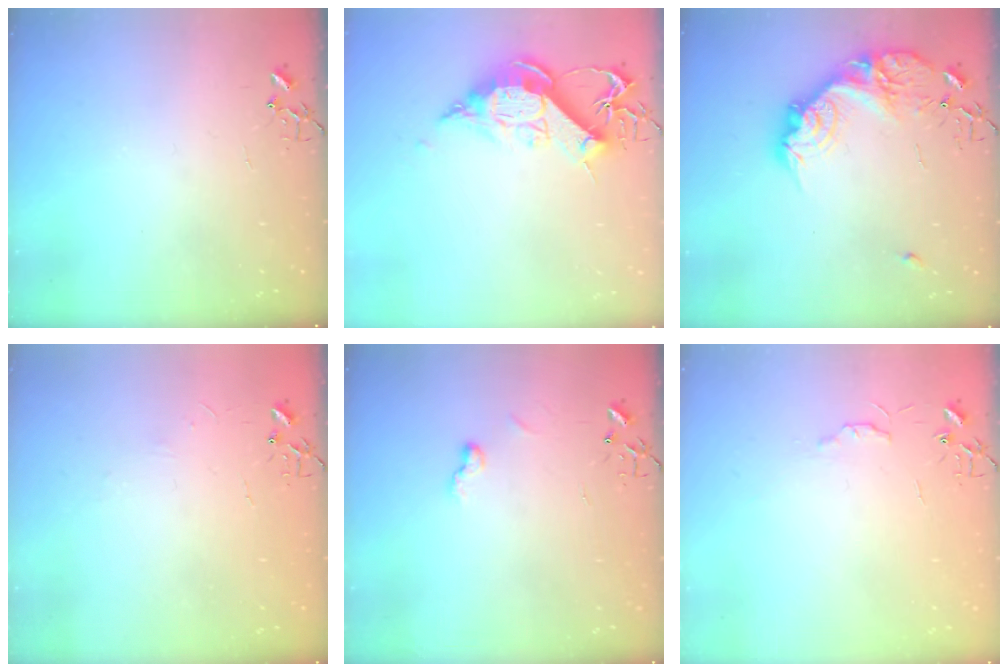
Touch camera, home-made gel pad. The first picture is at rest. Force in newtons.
{"total": 13.9, "press": 13.9, "slide": 1.1}
{"total": 18.5, "press": 18.5, "slide": 1.0}
{"total": 2.7, "press": 2.7, "slide": 0.4}
{"total": 5.2, "press": 5.2, "slide": 0.6}
{"total": 4.3, "press": 4.2, "slide": 0.6}